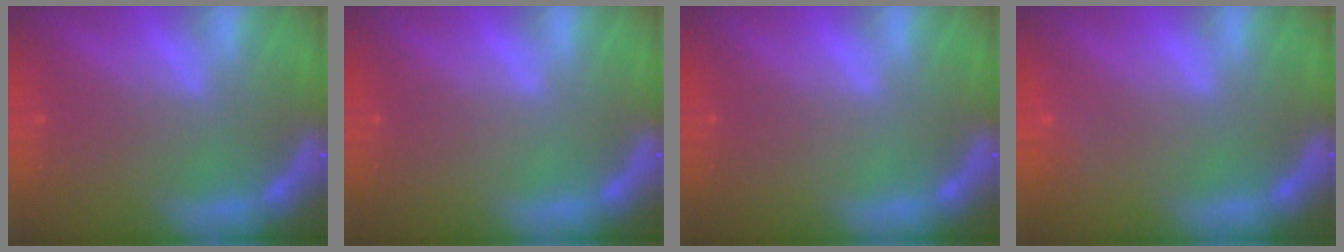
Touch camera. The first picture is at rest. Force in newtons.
{"total": 0.0}
{"total": 0.0}
{"total": 0.9}